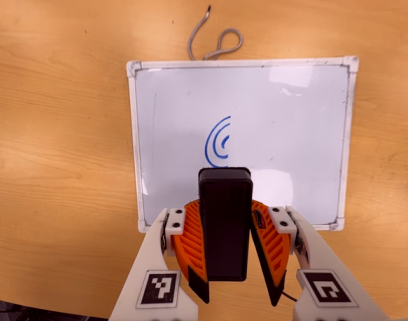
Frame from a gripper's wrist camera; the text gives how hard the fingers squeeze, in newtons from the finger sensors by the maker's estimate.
{"total": 10.1, "left": 9.2, "right": 10.9}